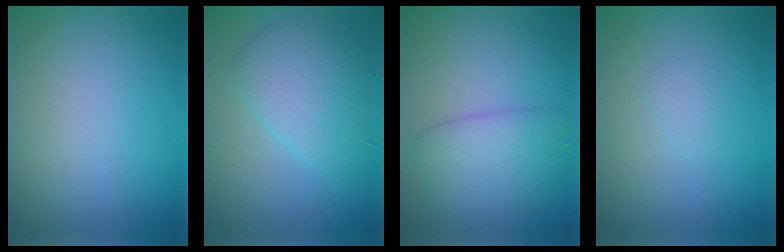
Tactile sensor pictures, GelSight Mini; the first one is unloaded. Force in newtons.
{"total": 4.9, "press": 4.9, "slide": 0.3}
{"total": 4.3, "press": 4.3, "slide": 0.0}
{"total": 0.7, "press": 0.7, "slide": 0.1}